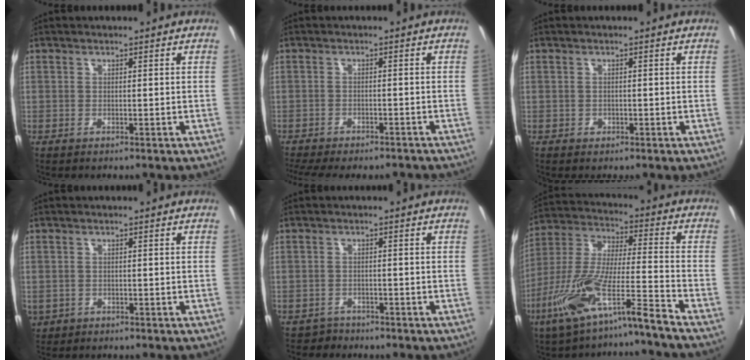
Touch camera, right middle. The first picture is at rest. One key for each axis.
{"total": 10.8, "fx": -9.4, "fy": 2.4, "fz": 4.7, "tx": -0.105, "ty": -0.027, "tz": -0.135}
{"total": 0.9, "fx": -0.4, "fy": 0.7, "fz": 0.2, "tx": -0.002, "ty": -0.003, "tz": -0.005}
{"total": 3.5, "fx": -0.7, "fy": 3.1, "fz": 1.5, "tx": -0.036, "ty": -0.005, "tz": -0.005}
{"total": 2.4, "fx": -1.8, "fy": 1.6, "fz": -0.2, "tx": -0.004, "ty": 0.002, "tz": -0.030}
{"total": 13.8, "fx": -9.5, "fy": 0.2, "fz": 10.0, "tx": -0.202, "ty": -0.006, "tz": -0.185}